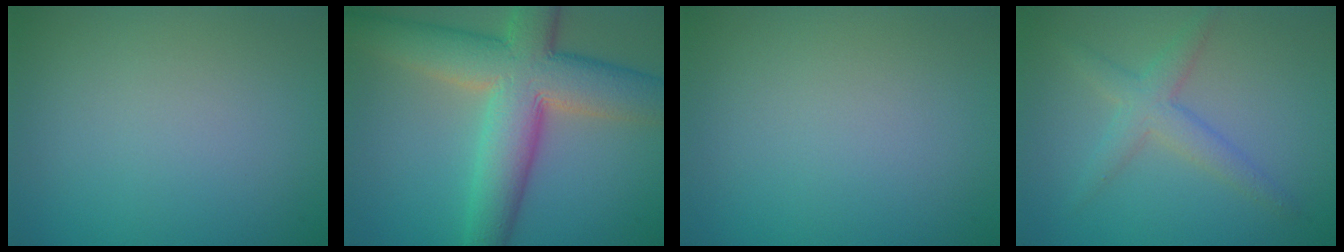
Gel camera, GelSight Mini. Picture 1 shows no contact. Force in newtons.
{"total": 10.9, "press": 10.9, "slide": 0.9}
{"total": 0.0}
{"total": 3.1, "press": 3.1, "slide": 0.0}